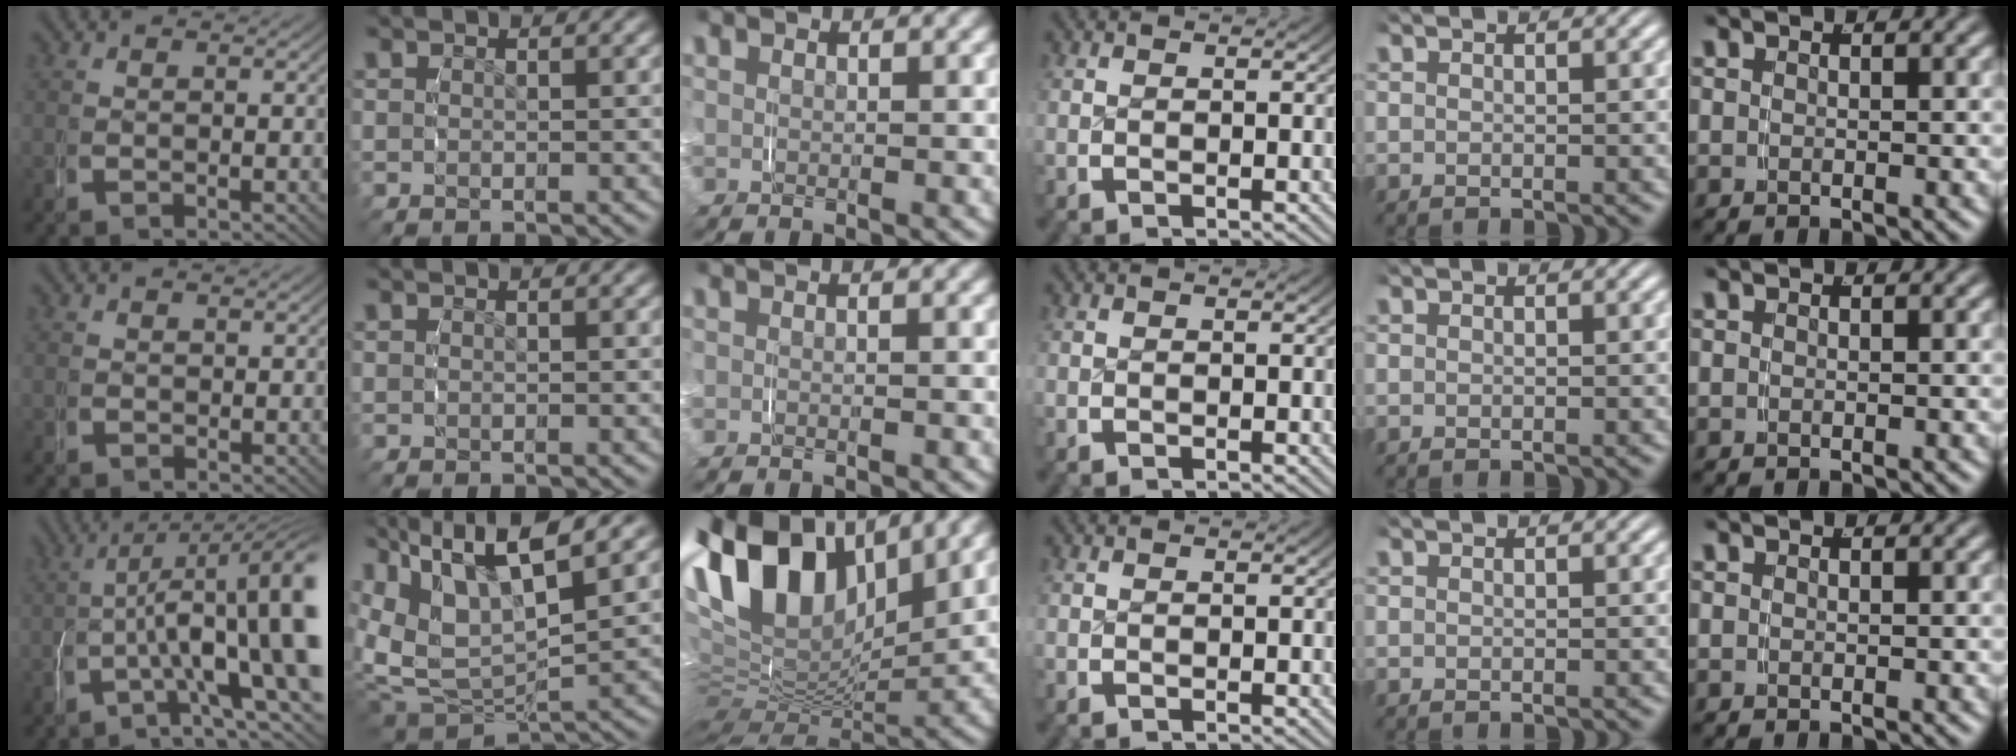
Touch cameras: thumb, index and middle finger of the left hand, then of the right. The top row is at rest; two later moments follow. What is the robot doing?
{"motion": "grasp_and_lifting", "object": "keyboard"}